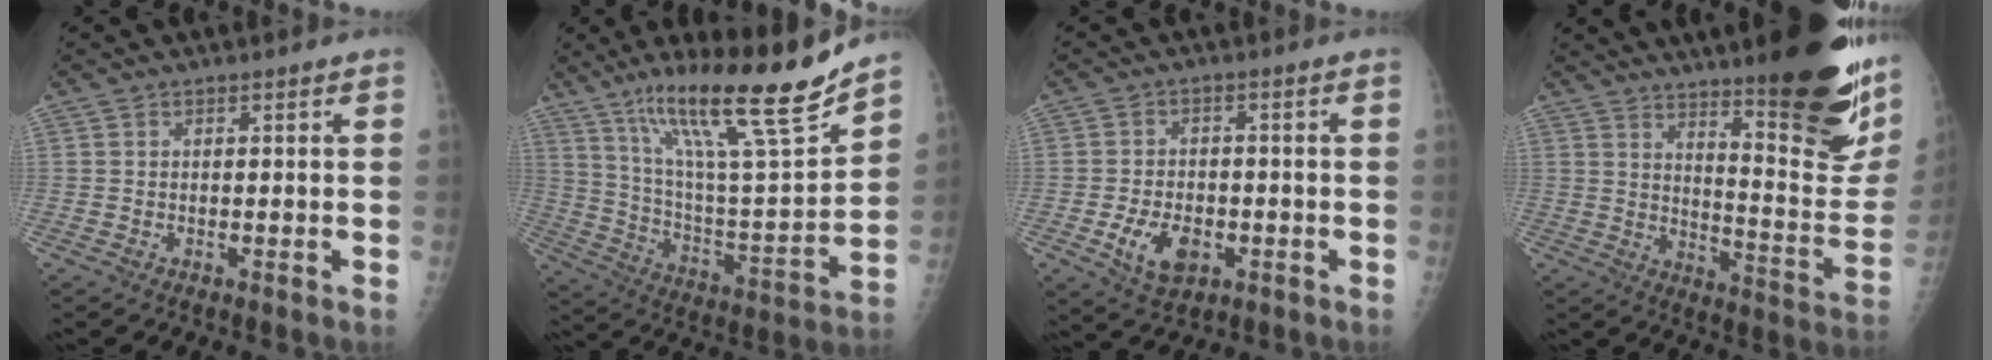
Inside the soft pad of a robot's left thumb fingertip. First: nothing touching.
{"total": 23.9, "force": [16.7, 2.9, 16.8], "torque": [-0.256, -0.072, 0.291]}
{"total": 8.2, "force": [-2.8, 5.3, 5.6], "torque": [-0.086, 0.006, -0.041]}
{"total": 25.3, "force": [16.3, 5.6, 18.5], "torque": [-0.221, -0.106, 0.228]}